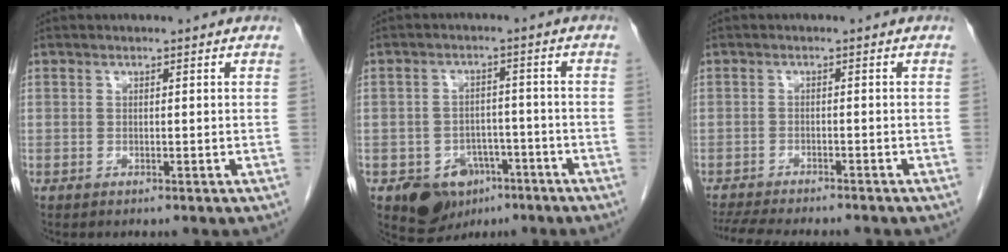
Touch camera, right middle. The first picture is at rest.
{"total": 7.6, "force": [-4.2, 5.6, 2.8], "torque": [-0.043, 0.009, -0.057]}
{"total": 11.8, "force": [-10.5, 1.7, 5.1], "torque": [-0.083, -0.017, -0.146]}